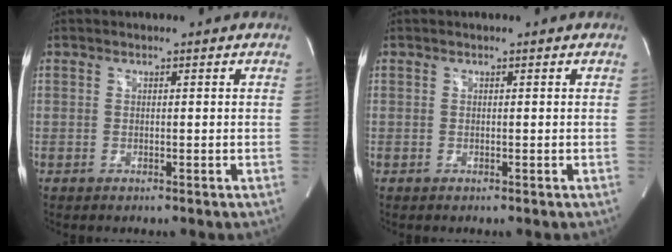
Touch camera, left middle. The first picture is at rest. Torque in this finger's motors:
{"motor_torque": [0.48, -0.30, 0.18, 0.00]}